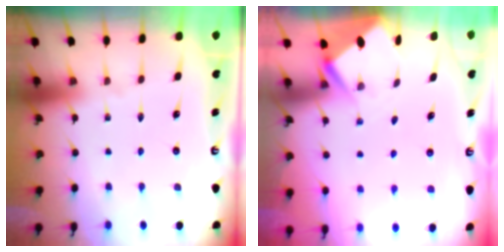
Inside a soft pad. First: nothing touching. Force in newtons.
{"total": 2.7, "press": 2.7, "slide": 0.3}